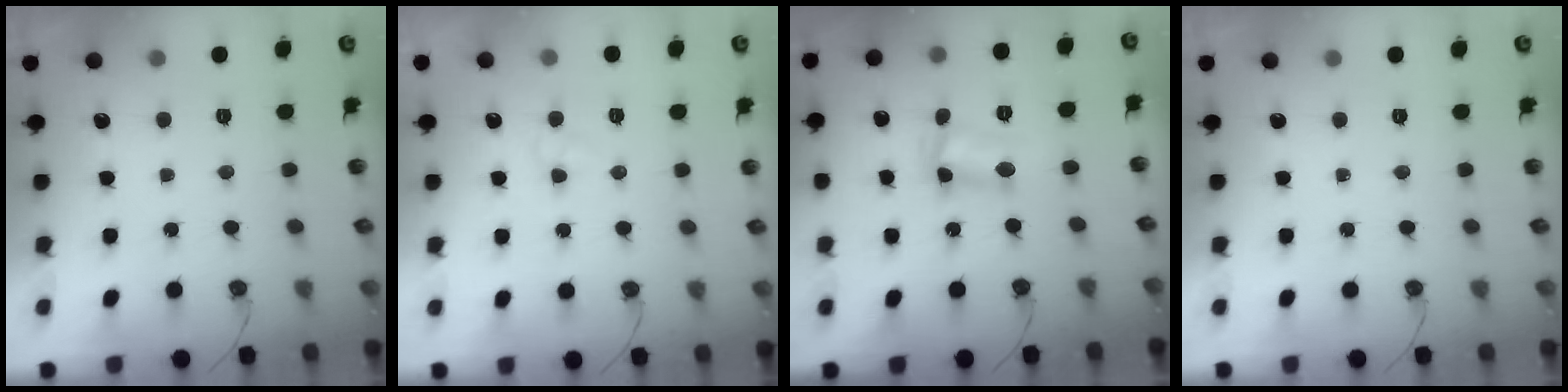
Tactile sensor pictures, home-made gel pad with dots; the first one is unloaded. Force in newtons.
{"total": 4.0, "press": 4.0, "slide": 0.4}
{"total": 5.1, "press": 5.0, "slide": 0.9}
{"total": 0.0}